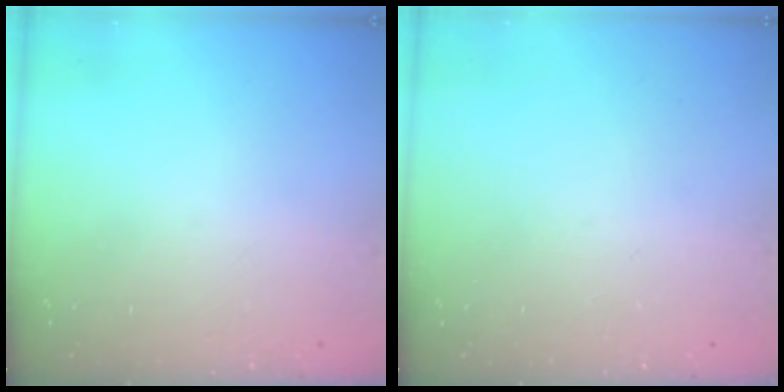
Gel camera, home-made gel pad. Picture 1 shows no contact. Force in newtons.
{"total": 0.0}